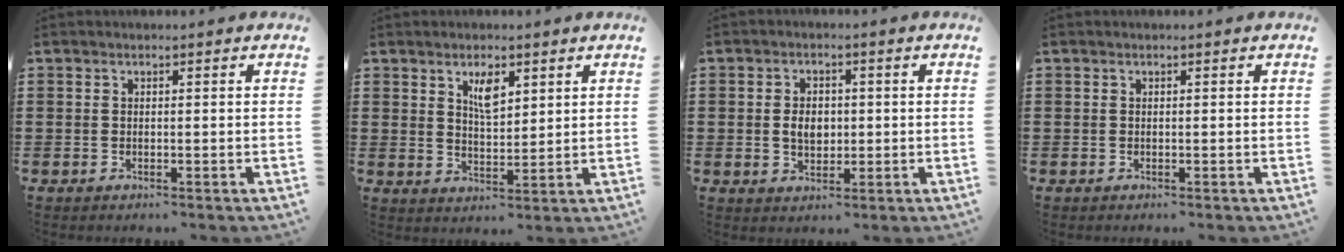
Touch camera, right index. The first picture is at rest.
{"total": 4.2, "force": [2.4, 1.6, 3.0], "torque": [-0.050, -0.001, 0.038]}
{"total": 3.7, "force": [0.0, 2.5, 2.8], "torque": [-0.049, 0.006, -0.005]}
{"total": 0.0}